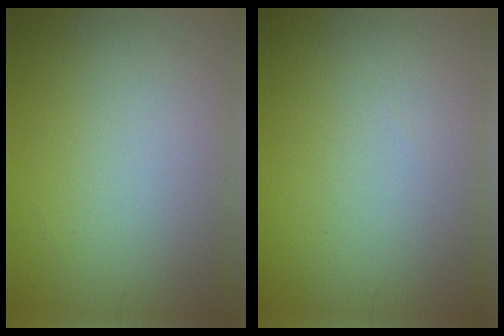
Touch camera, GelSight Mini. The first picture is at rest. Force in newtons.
{"total": 0.0}